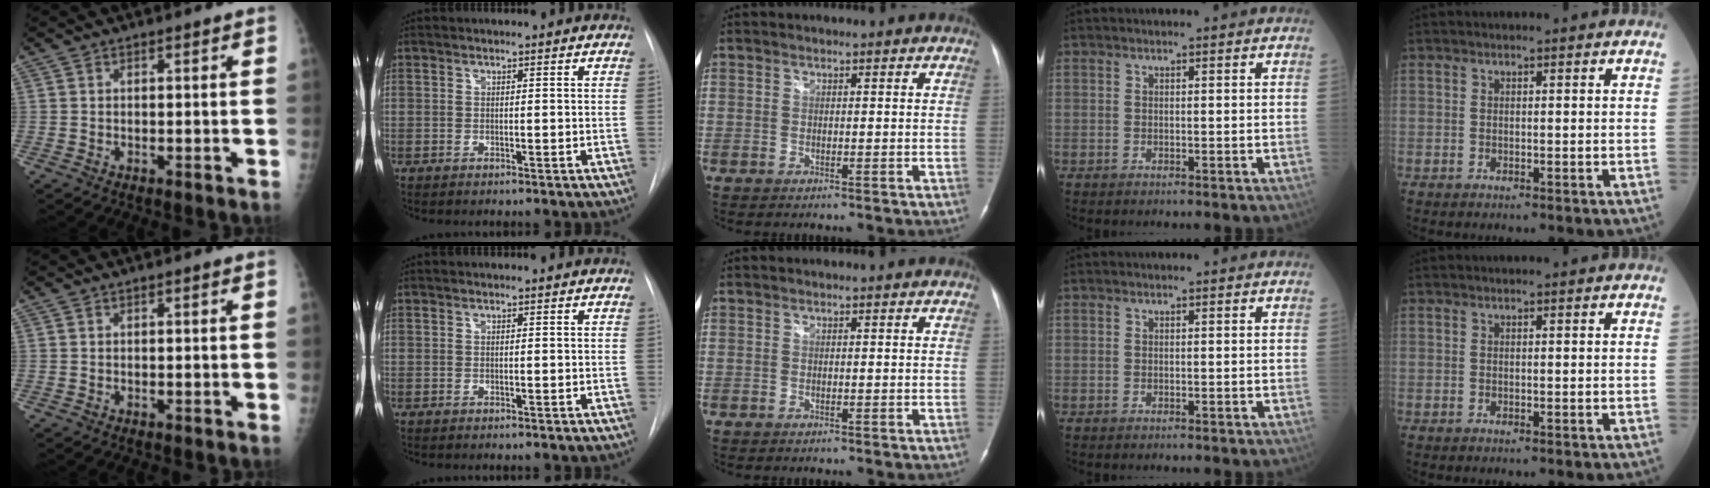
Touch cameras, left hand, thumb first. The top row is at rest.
{}